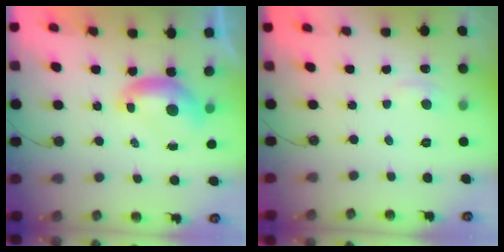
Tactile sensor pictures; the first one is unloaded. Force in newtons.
{"total": 3.0, "press": 3.0, "slide": 0.4}